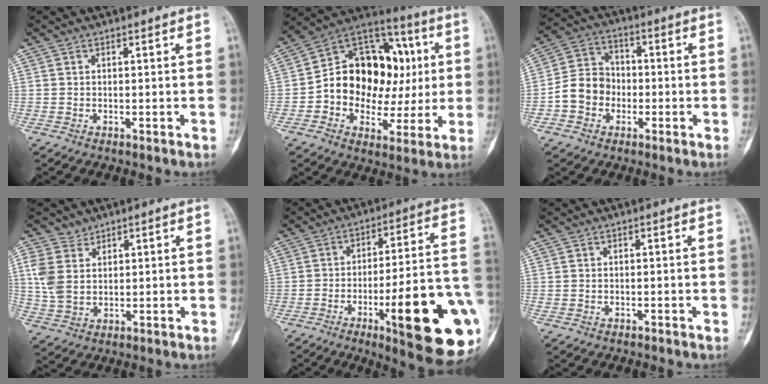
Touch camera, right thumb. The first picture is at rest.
{"total": 22.3, "force": [1.3, 16.2, 15.3], "torque": [-0.176, 0.043, 0.025]}
{"total": 9.2, "force": [-2.3, 7.9, 4.1], "torque": [-0.056, 0.034, -0.051]}
{"total": 6.3, "force": [3.1, 4.6, 2.9], "torque": [-0.051, -0.017, 0.074]}
{"total": 24.6, "force": [-7.7, 5.4, 22.8], "torque": [-0.264, 0.013, -0.099]}
{"total": 0.0}